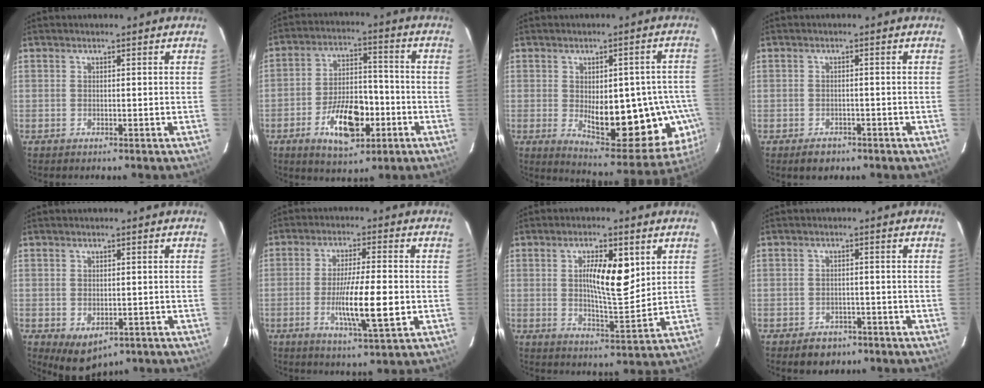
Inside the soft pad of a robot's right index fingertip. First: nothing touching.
{"total": 11.5, "force": [-4.6, 5.2, 9.2], "torque": [-0.167, 0.009, -0.072]}
{"total": 17.8, "force": [-3.4, 6.9, 16.0], "torque": [-0.165, 0.010, -0.019]}
{"total": 2.0, "force": [-1.3, 1.5, 0.4], "torque": [-0.008, 0.004, -0.014]}
{"total": 5.1, "force": [-2.4, 3.3, 3.1], "torque": [-0.051, -0.008, -0.019]}
{"total": 10.2, "force": [-2.1, 0.7, 10.0], "torque": [-0.171, -0.014, -0.038]}
{"total": 9.2, "force": [2.7, 2.4, 8.5], "torque": [-0.140, -0.001, 0.048]}
{"total": 3.9, "force": [-2.6, 2.7, 1.1], "torque": [-0.016, 0.006, -0.030]}